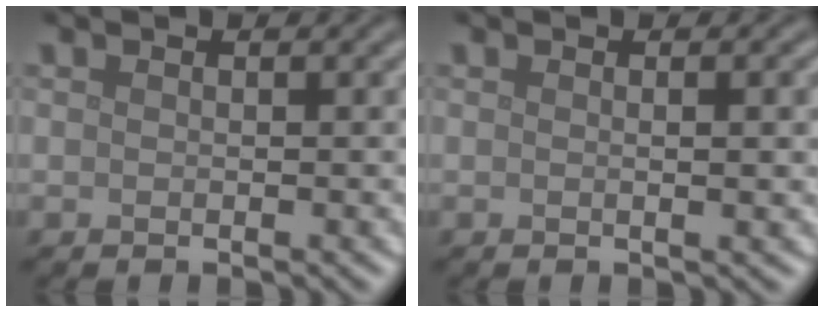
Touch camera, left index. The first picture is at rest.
{"total": 2.1, "force": [0.2, 0.5, 2.0], "torque": [-0.022, 0.004, -0.001]}